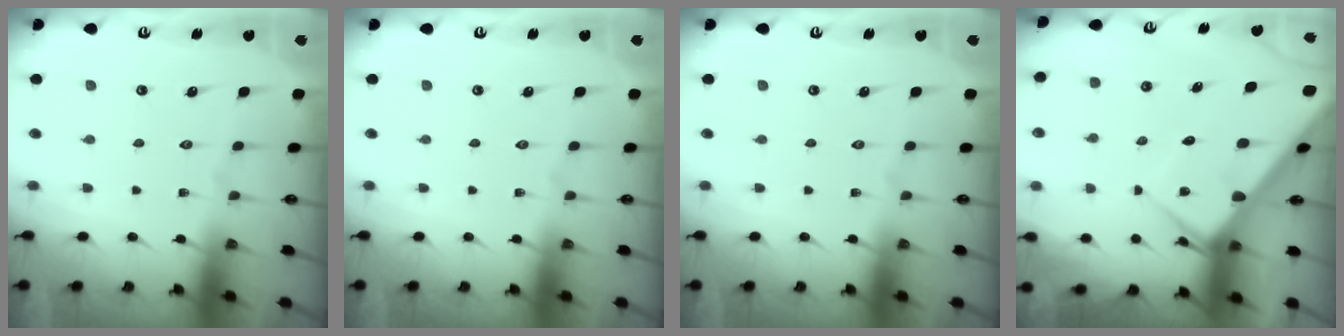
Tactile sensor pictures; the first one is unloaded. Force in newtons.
{"total": 0.0}
{"total": 0.0}
{"total": 8.7, "press": 8.7, "slide": 0.7}